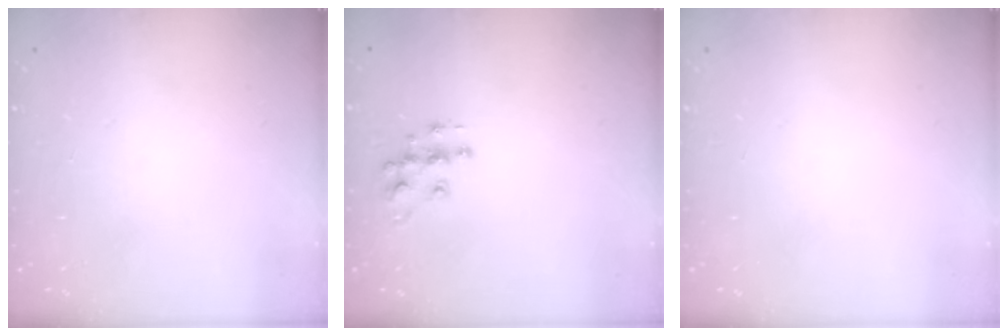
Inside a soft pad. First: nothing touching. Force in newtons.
{"total": 8.7, "press": 8.7, "slide": 0.5}
{"total": 0.0}